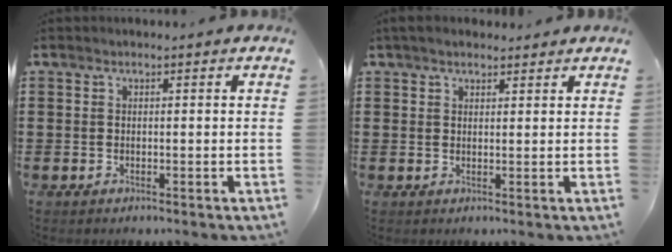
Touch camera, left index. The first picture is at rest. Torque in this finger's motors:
{"motor_torque": [0.21, 0.19, 0.36, 0.07]}